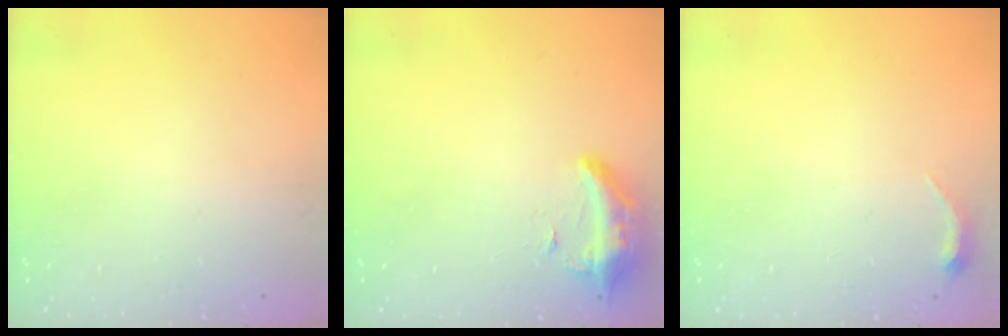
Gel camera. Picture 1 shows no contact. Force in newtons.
{"total": 10.4, "press": 9.8, "slide": 3.5}
{"total": 3.5, "press": 3.4, "slide": 0.7}